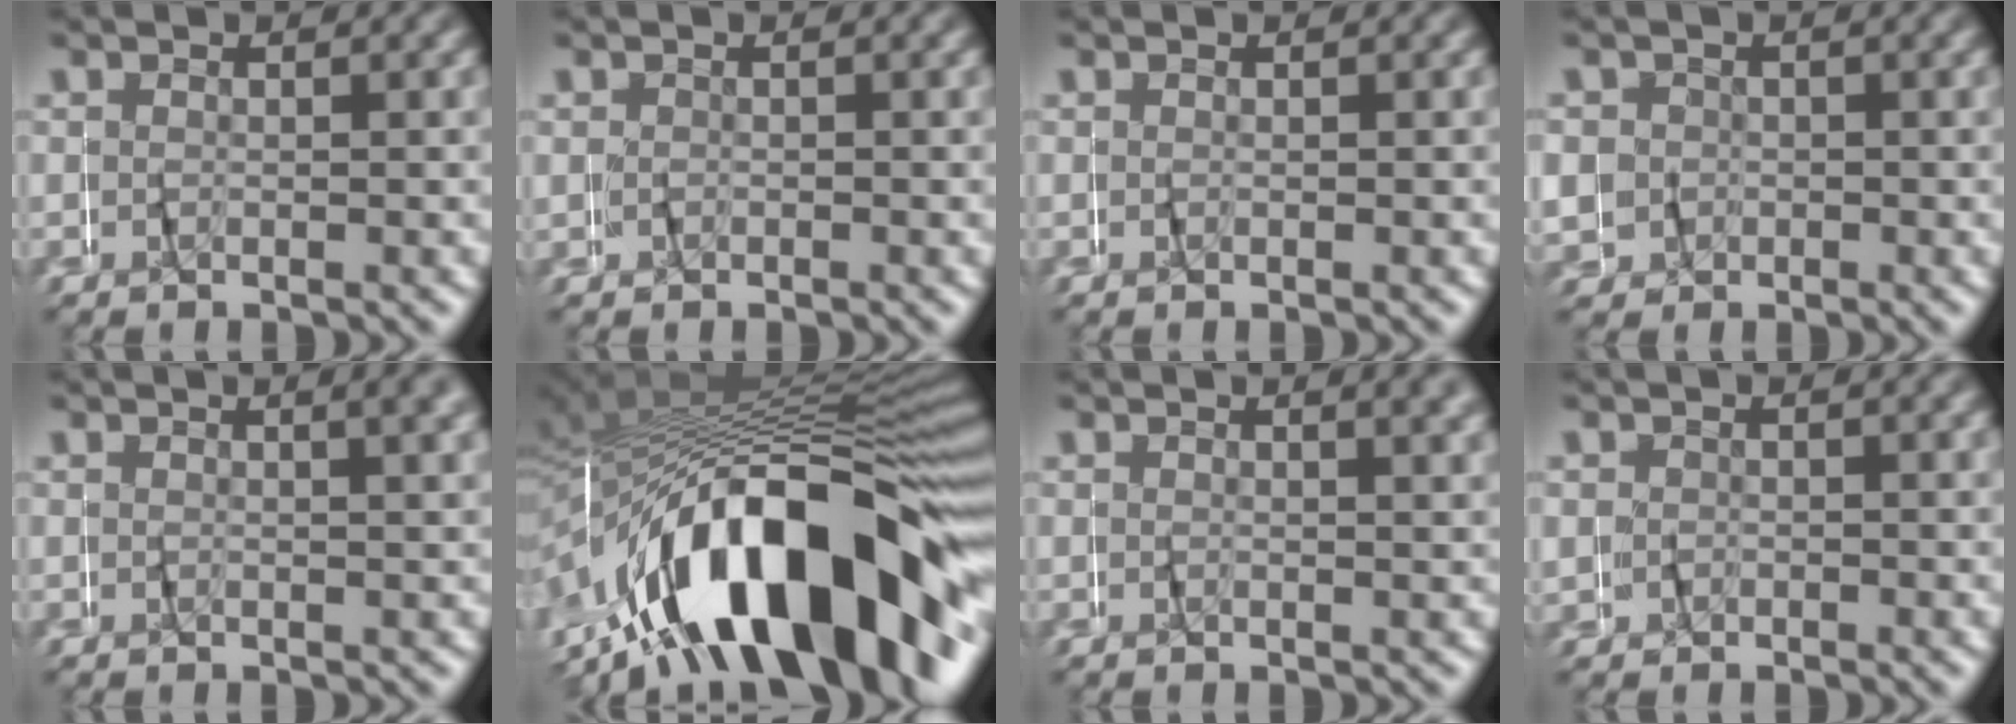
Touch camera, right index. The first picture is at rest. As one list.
[{"total": 0.7, "force": [0.4, 0.6, -0.1], "torque": [-0.002, 0.002, 0.006]}, {"total": 0.0}, {"total": 5.0, "force": [1.1, 4.7, 1.3], "torque": [-0.035, 0.004, 0.017]}, {"total": 1.1, "force": [0.5, -0.6, 0.8], "torque": [-0.013, 0.006, 0.009]}, {"total": 20.0, "force": [-7.4, 9.7, 15.9], "torque": [-0.268, -0.004, -0.101]}, {"total": 0.9, "force": [0.6, -0.4, 0.6], "torque": [-0.012, 0.003, 0.010]}, {"total": 2.3, "force": [0.8, 2.1, 0.4], "torque": [-0.011, 0.005, 0.012]}]